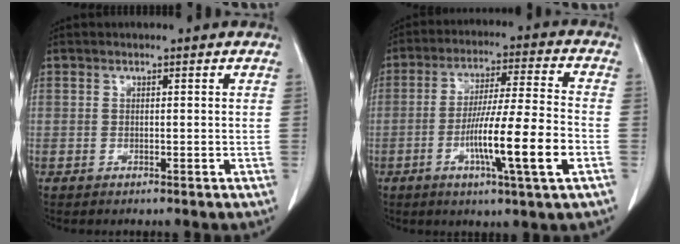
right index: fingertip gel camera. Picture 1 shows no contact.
{"total": 13.1, "force": [-4.3, -0.4, 12.4], "torque": [-0.220, -0.007, -0.077]}